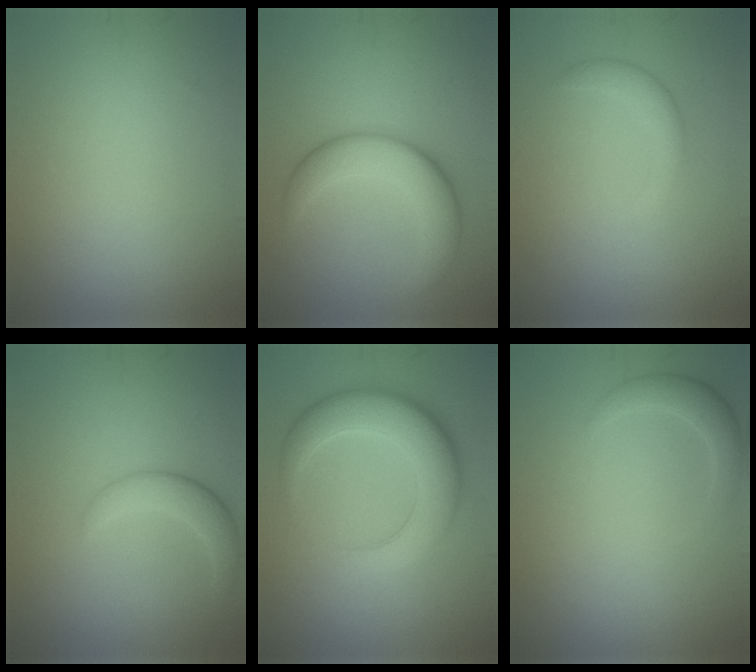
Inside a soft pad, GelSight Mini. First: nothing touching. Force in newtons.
{"total": 5.7, "press": 5.7, "slide": 0.0}
{"total": 1.9, "press": 1.9, "slide": 0.0}
{"total": 2.4, "press": 2.4, "slide": 0.1}
{"total": 6.8, "press": 6.8, "slide": 0.2}
{"total": 2.1, "press": 2.1, "slide": 0.2}